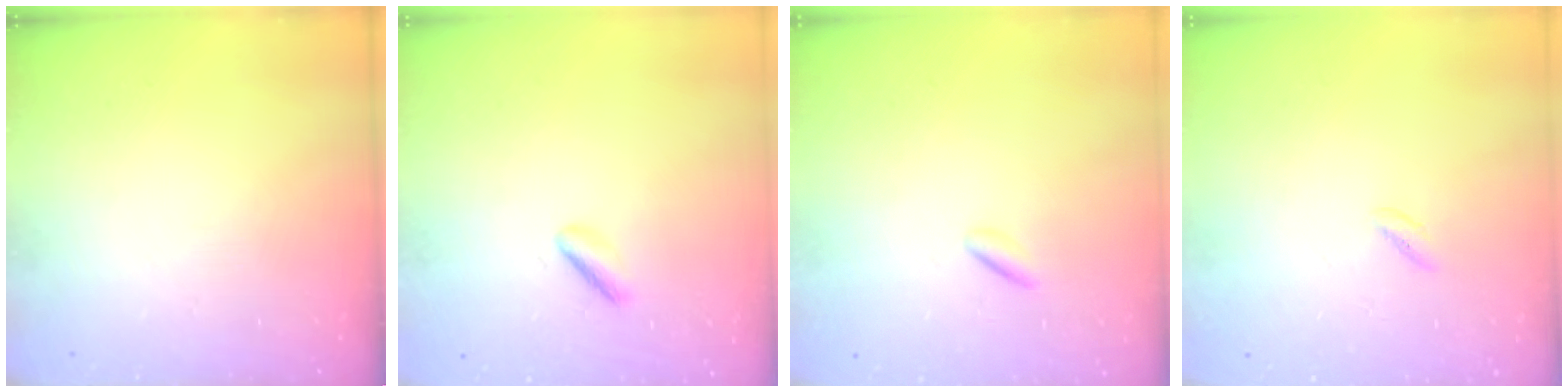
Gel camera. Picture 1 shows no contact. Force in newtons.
{"total": 2.2, "press": 1.9, "slide": 1.1}
{"total": 0.7, "press": 0.5, "slide": 0.5}
{"total": 0.6, "press": 0.3, "slide": 0.6}